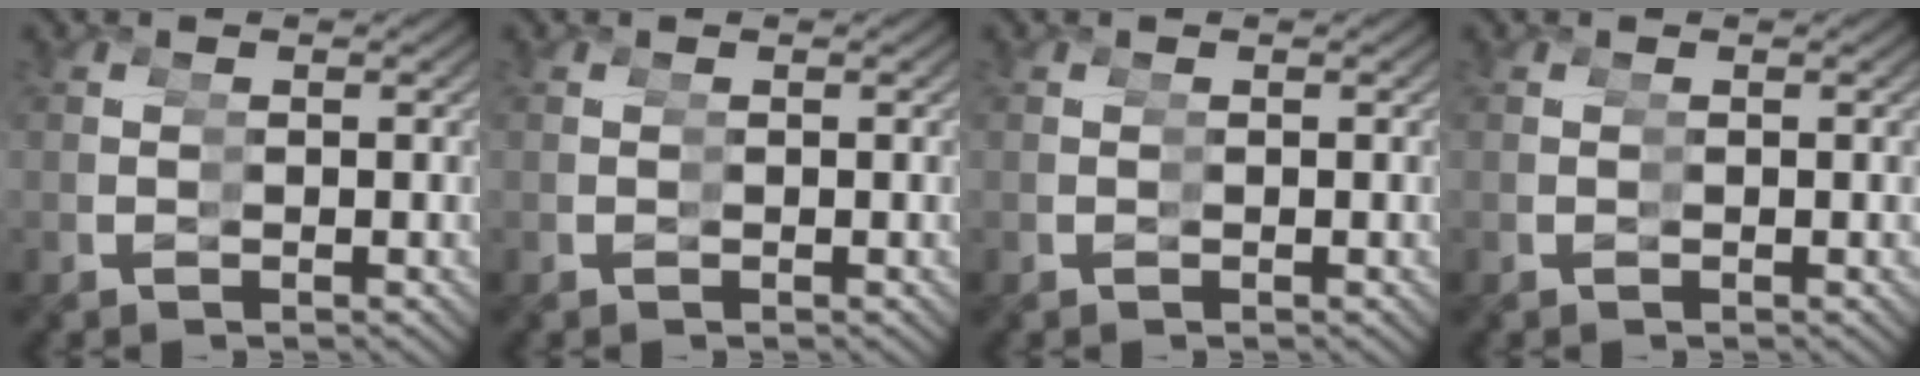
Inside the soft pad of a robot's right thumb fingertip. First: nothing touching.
{"total": 0.0}
{"total": 0.0}
{"total": 0.0}